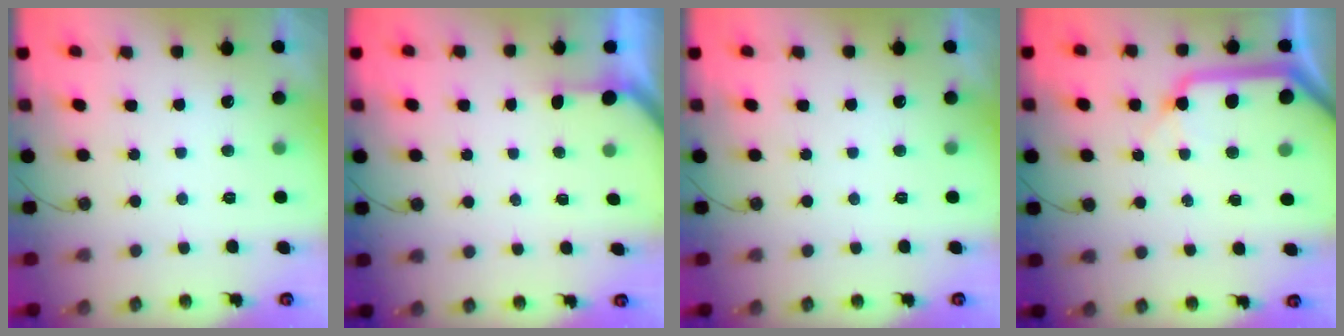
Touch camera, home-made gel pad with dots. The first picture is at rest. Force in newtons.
{"total": 1.2, "press": 1.2, "slide": 0.1}
{"total": 0.0}
{"total": 16.5, "press": 16.4, "slide": 1.9}